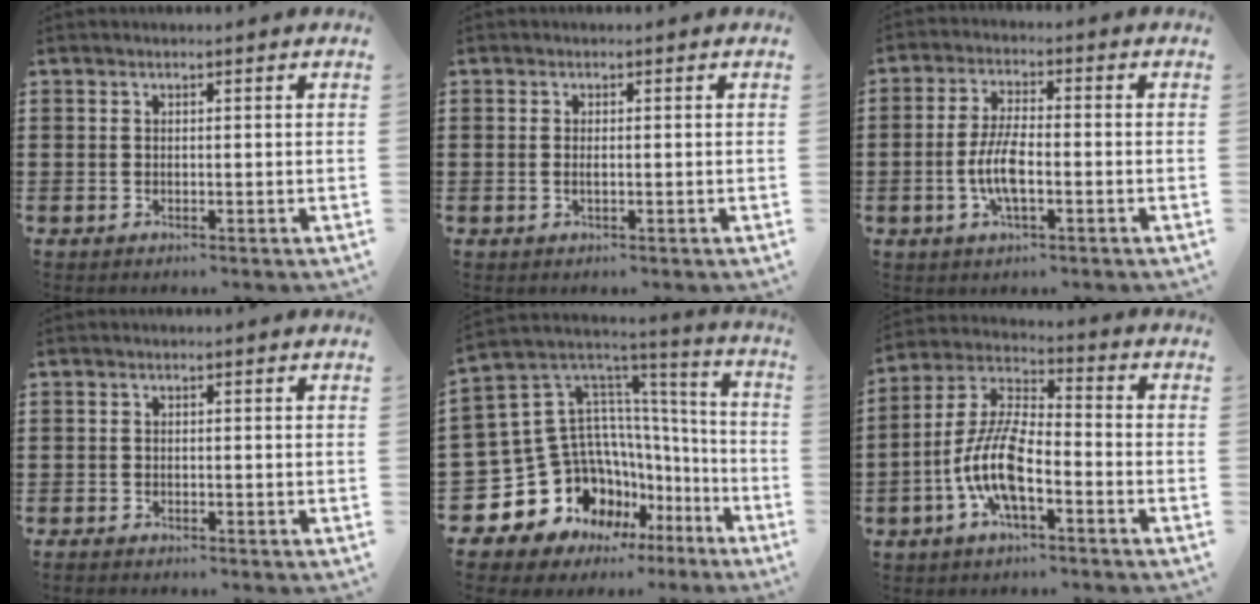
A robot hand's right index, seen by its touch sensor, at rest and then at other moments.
{"total": 0.8, "force": [-0.1, 0.2, 0.7], "torque": [-0.015, -0.004, 0.000]}
{"total": 6.2, "force": [-1.5, 2.0, 5.7], "torque": [-0.133, -0.006, -0.036]}
{"total": 0.7, "force": [-0.6, 0.2, 0.1], "torque": [-0.003, 0.000, -0.013]}
{"total": 13.9, "force": [-5.0, 11.7, 5.7], "torque": [-0.191, -0.037, -0.071]}
{"total": 10.2, "force": [-4.1, 3.7, 8.6], "torque": [-0.206, -0.006, -0.082]}